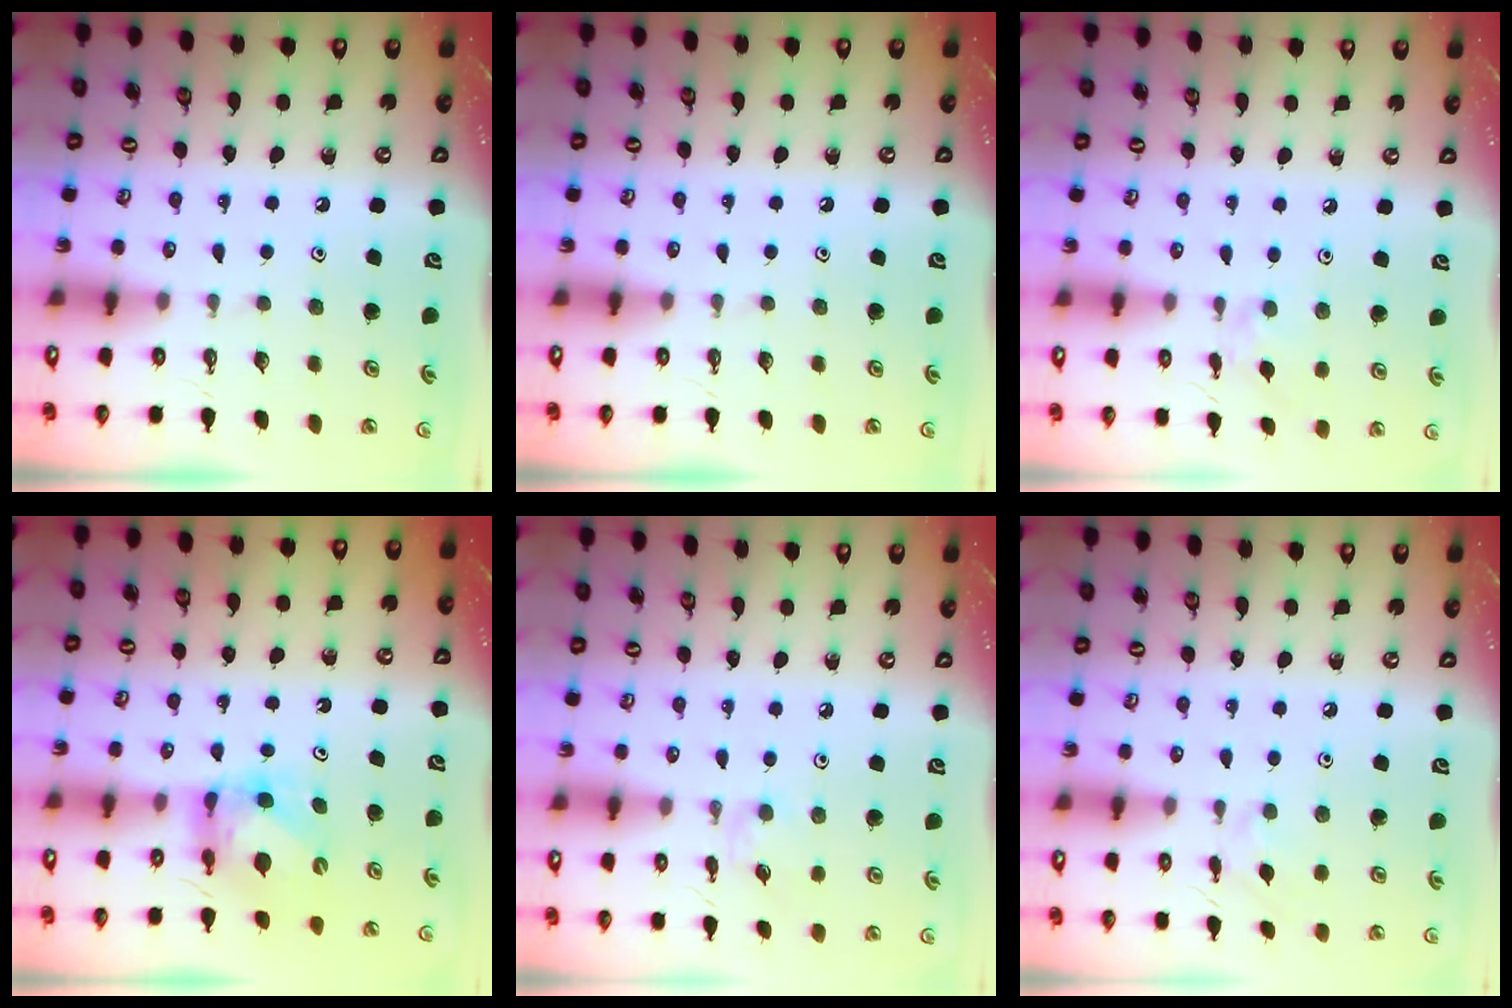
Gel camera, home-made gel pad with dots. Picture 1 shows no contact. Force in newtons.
{"total": 0.0}
{"total": 2.4, "press": 2.4, "slide": 0.4}
{"total": 5.4, "press": 5.4, "slide": 0.5}
{"total": 1.7, "press": 1.7, "slide": 0.4}
{"total": 1.5, "press": 1.4, "slide": 0.5}